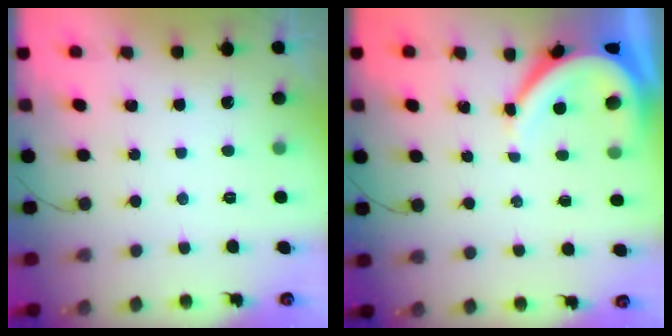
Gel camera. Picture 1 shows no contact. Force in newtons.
{"total": 8.0, "press": 7.9, "slide": 0.9}